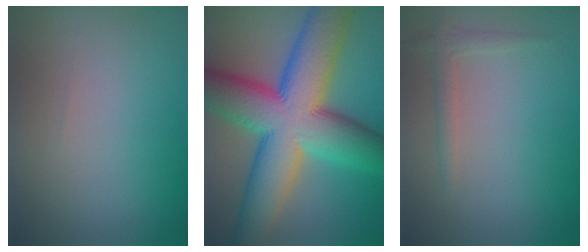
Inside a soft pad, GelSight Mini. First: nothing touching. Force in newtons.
{"total": 15.3, "press": 15.3, "slide": 0.4}
{"total": 1.4, "press": 1.4, "slide": 0.1}